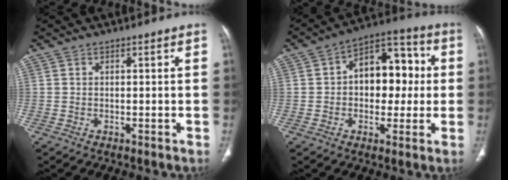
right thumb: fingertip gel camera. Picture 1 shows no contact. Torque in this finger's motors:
{"motor_torque": [1.78, 1.68, 0.73, -0.63, 0.07]}